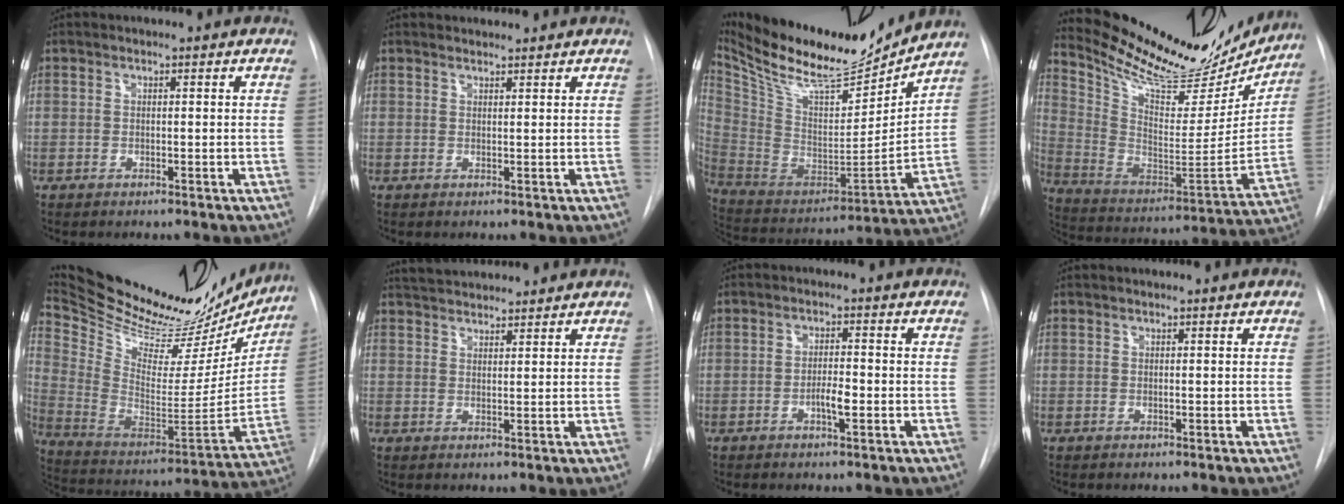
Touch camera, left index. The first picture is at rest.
{"total": 1.8, "force": [1.8, 0.2, 0.0], "torque": [-0.005, 0.013, 0.031]}
{"total": 24.0, "force": [21.1, 4.2, 10.6], "torque": [-0.201, -0.027, 0.346]}
{"total": 26.4, "force": [23.2, 7.0, 10.2], "torque": [-0.173, -0.046, 0.339]}
{"total": 34.1, "force": [29.2, 10.4, 14.3], "torque": [-0.253, -0.052, 0.414]}
{"total": 7.2, "force": [6.8, 1.1, 1.9], "torque": [-0.037, 0.030, 0.106]}
{"total": 2.6, "force": [-1.2, 0.4, 2.3], "torque": [-0.039, -0.002, -0.023]}
{"total": 0.0}